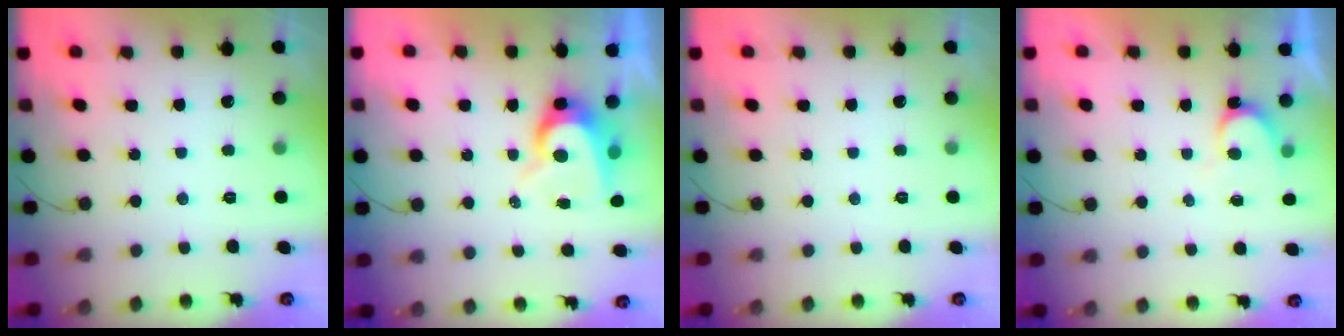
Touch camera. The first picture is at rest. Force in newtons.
{"total": 7.3, "press": 7.3, "slide": 0.4}
{"total": 0.0}
{"total": 6.1, "press": 6.1, "slide": 0.3}